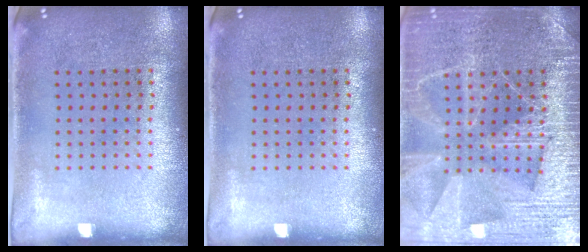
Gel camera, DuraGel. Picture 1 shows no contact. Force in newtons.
{"total": 0.0}
{"total": 6.5, "press": 6.4, "slide": 0.7}